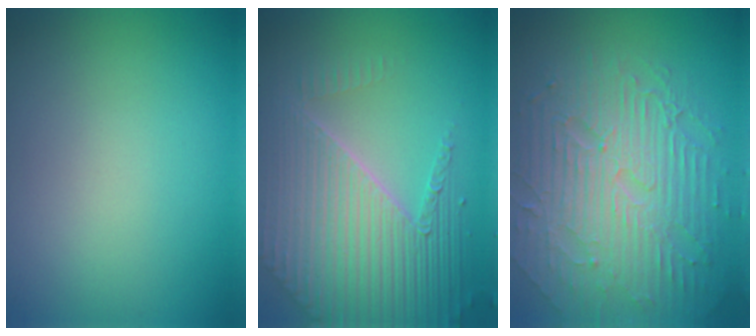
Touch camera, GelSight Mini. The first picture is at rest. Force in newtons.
{"total": 7.7, "press": 5.8, "slide": 5.2}
{"total": 9.4, "press": 6.2, "slide": 7.1}